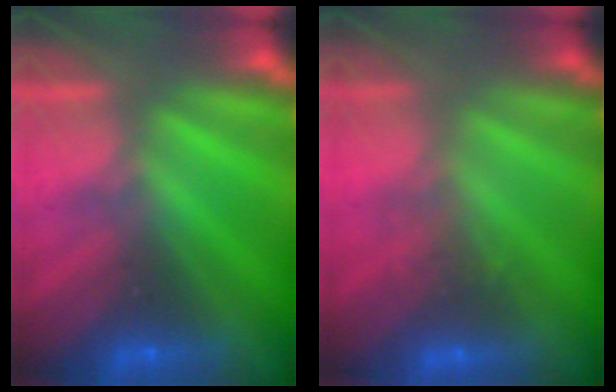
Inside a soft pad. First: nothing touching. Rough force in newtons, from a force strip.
{"total": 2.8}